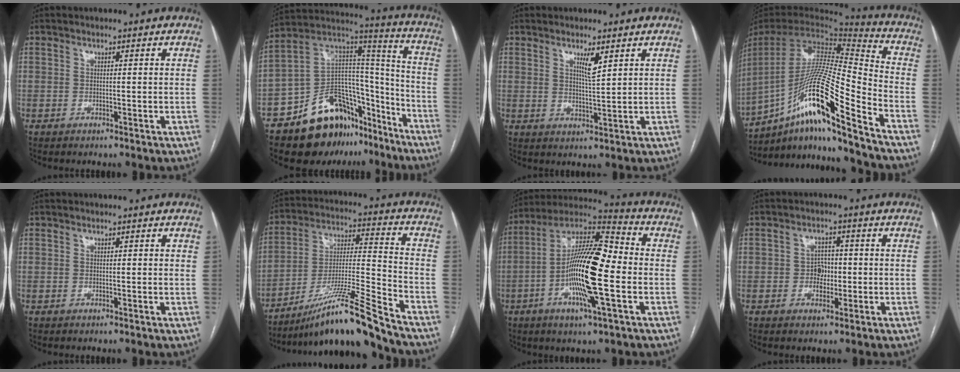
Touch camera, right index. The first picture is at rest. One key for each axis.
{"total": 21.3, "fx": -14.6, "fy": 11.2, "fz": 10.7, "tx": -0.176, "ty": 0.072, "tz": -0.235}
{"total": 3.4, "fx": 1.9, "fy": 0.2, "fz": 2.9, "tx": -0.054, "ty": -0.007, "tz": 0.035}
{"total": 21.4, "fx": -13.4, "fy": 0.0, "fz": 16.7, "tx": -0.328, "ty": -0.008, "tz": -0.250}
{"total": 0.6, "fx": 0.3, "fy": 0.2, "fz": 0.5, "tx": -0.009, "ty": 0.001, "tz": 0.002}
{"total": 15.4, "fx": -12.6, "fy": -1.9, "fz": 8.6, "tx": -0.156, "ty": 0.000, "tz": -0.222}
{"total": 18.2, "fx": -3.1, "fy": 2.6, "fz": 17.8, "tx": -0.329, "ty": 0.007, "tz": -0.062}
{"total": 3.3, "fx": -0.5, "fy": 2.6, "fz": 2.1, "tx": -0.024, "ty": 0.007, "tz": -0.007}